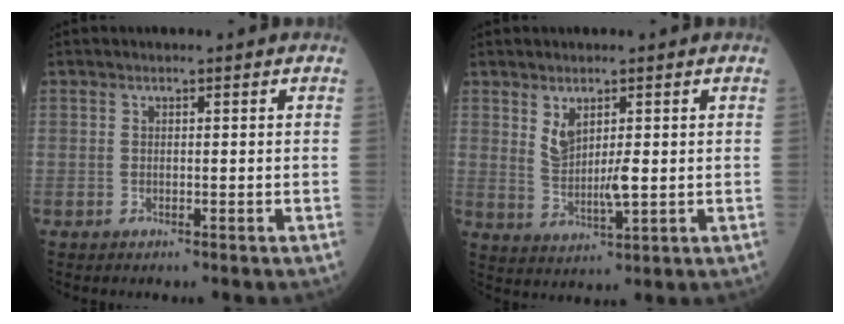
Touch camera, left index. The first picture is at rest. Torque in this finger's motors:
{"motor_torque": [0.64, -0.05, 0.14, 0.11]}